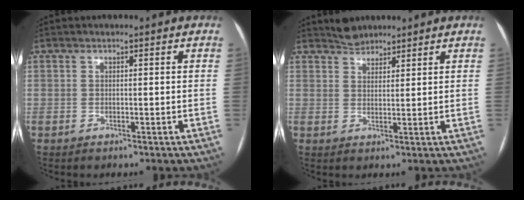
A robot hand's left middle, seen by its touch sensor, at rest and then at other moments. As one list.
[{"total": 2.8, "force": [2.6, 1.0, 0.1], "torque": [-0.003, 0.007, 0.047]}]